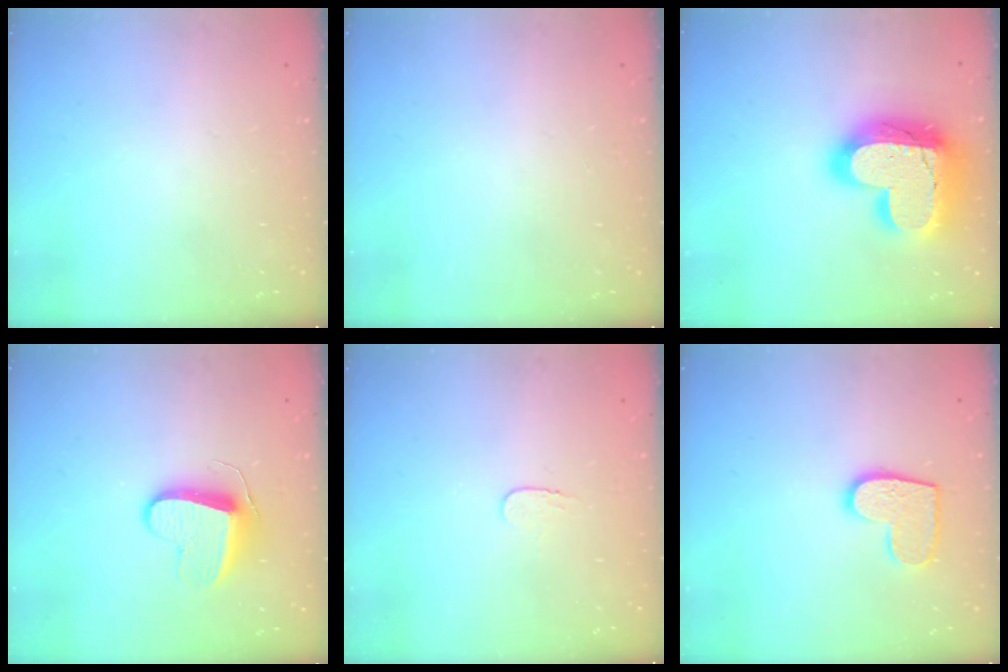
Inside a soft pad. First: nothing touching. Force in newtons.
{"total": 0.0}
{"total": 27.3, "press": 27.2, "slide": 2.0}
{"total": 11.2, "press": 11.1, "slide": 0.8}
{"total": 3.6, "press": 3.6, "slide": 0.4}
{"total": 10.5, "press": 10.5, "slide": 0.6}